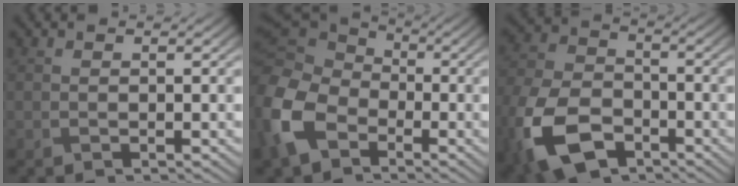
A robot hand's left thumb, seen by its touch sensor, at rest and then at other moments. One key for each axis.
{"total": 12.8, "fx": -3.7, "fy": 9.5, "fz": 7.7, "tx": -0.244, "ty": -0.039, "tz": -0.073}
{"total": 14.6, "fx": -7.1, "fy": 9.1, "fz": 8.9, "tx": -0.254, "ty": -0.057, "tz": -0.135}